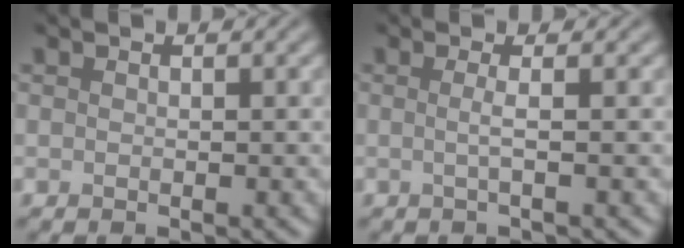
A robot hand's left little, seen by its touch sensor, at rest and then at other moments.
{"total": 1.7, "force": [0.0, 0.5, 1.6], "torque": [-0.024, -0.002, -0.009]}